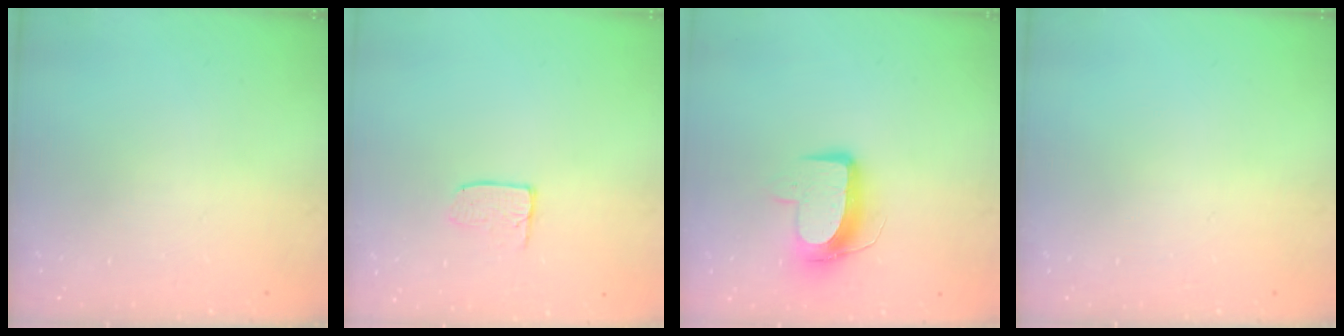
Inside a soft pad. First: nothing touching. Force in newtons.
{"total": 4.7, "press": 4.7, "slide": 0.4}
{"total": 10.2, "press": 10.2, "slide": 0.2}
{"total": 0.0}